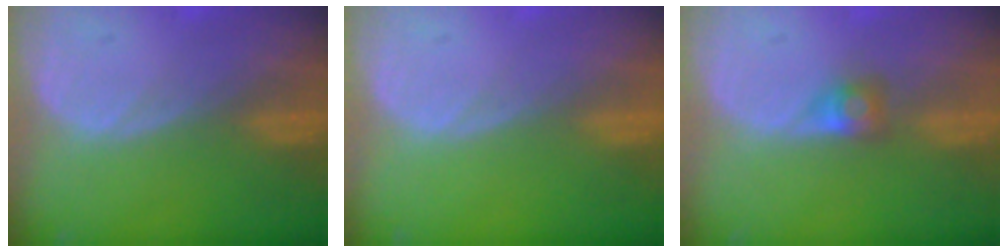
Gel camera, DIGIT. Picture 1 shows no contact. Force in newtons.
{"total": 0.0}
{"total": 2.6, "press": 2.4, "slide": 1.0}